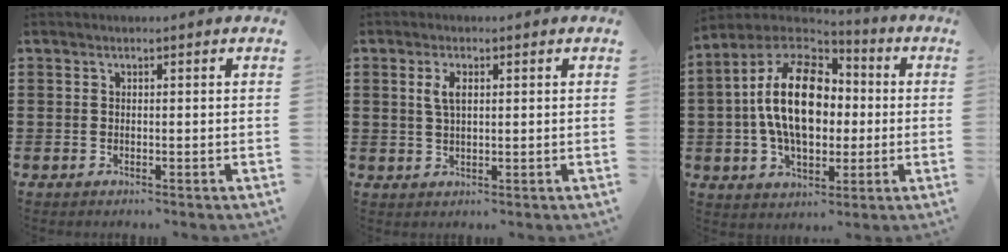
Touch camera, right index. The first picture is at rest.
{"total": 3.2, "force": [0.9, 1.4, 2.7], "torque": [-0.058, 0.009, 0.013]}
{"total": 15.9, "force": [0.6, 9.4, 12.8], "torque": [-0.275, 0.005, 0.003]}